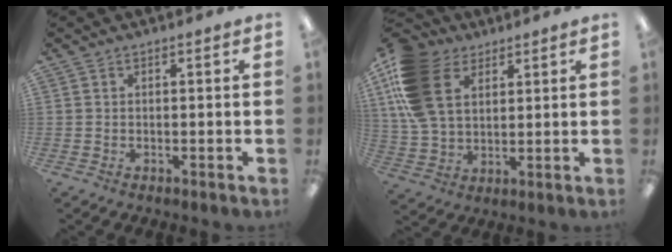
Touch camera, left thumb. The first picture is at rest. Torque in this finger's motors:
{"motor_torque": [-0.23, 0.68, 0.26, -0.33, 0.10]}